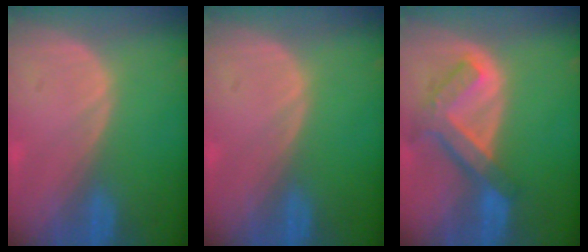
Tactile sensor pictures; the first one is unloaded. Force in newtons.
{"total": 0.0}
{"total": 7.5, "press": 6.4, "slide": 3.8}